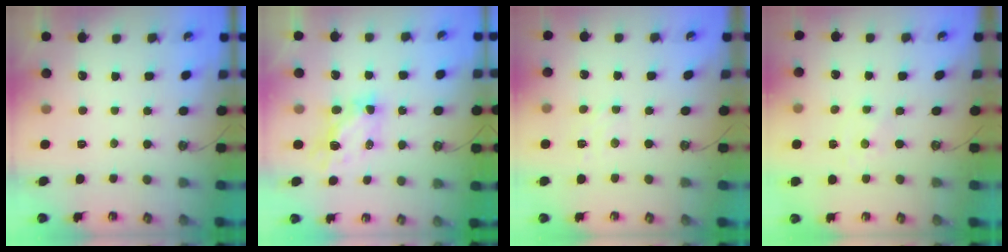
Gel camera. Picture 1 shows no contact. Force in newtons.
{"total": 6.6, "press": 6.5, "slide": 0.6}
{"total": 4.1, "press": 4.1, "slide": 0.5}
{"total": 0.0}